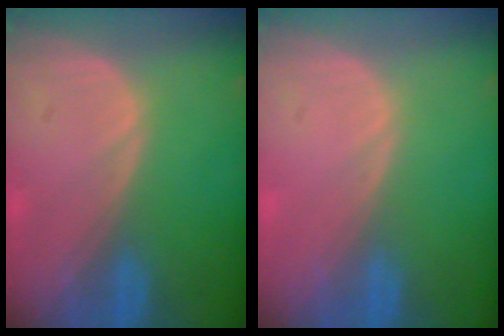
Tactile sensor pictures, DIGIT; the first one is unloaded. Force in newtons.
{"total": 0.0}